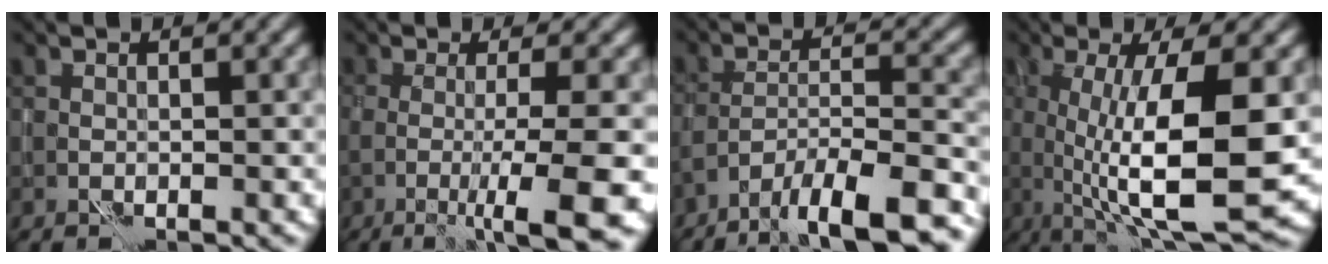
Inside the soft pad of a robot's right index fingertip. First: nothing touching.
{"total": 8.4, "force": [-2.7, 1.6, 7.8], "torque": [-0.101, -0.011, -0.042]}
{"total": 10.5, "force": [-8.1, 2.3, 6.3], "torque": [-0.102, 0.005, -0.132]}
{"total": 11.3, "force": [-0.6, 3.2, 10.8], "torque": [-0.171, -0.013, -0.005]}